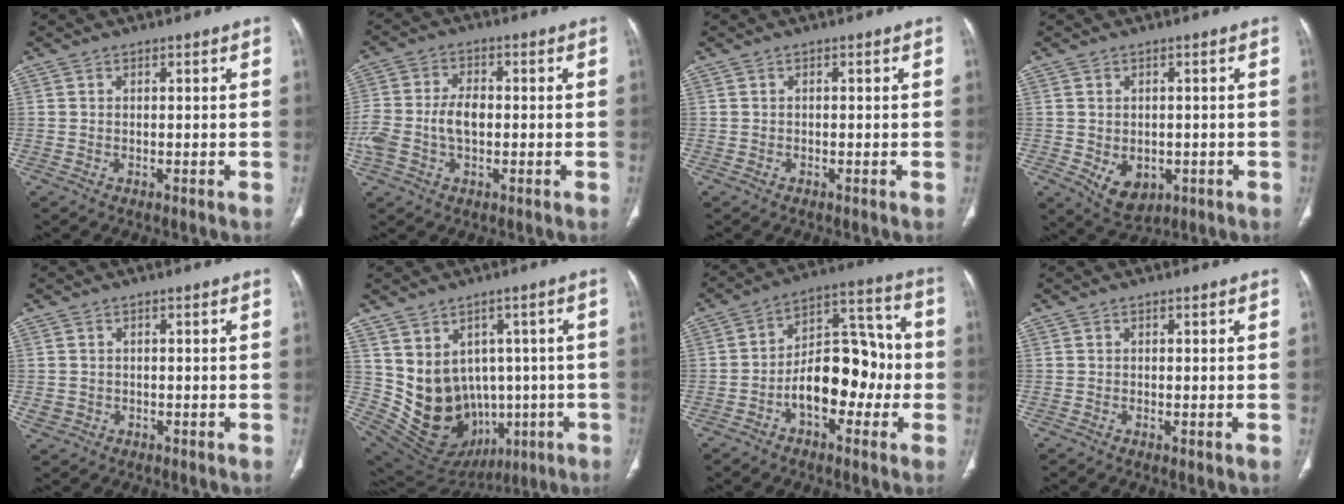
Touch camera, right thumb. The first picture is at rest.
{"total": 9.3, "force": [-1.2, 5.8, 7.2], "torque": [-0.165, 0.024, -0.024]}
{"total": 0.0}
{"total": 6.2, "force": [-1.5, 4.5, 4.0], "torque": [-0.048, 0.000, -0.004]}
{"total": 2.1, "force": [-0.4, 1.9, 0.6], "torque": [-0.008, 0.008, 0.001]}
{"total": 17.4, "force": [-0.3, 14.8, 9.2], "torque": [-0.126, 0.024, 0.048]}
{"total": 15.0, "force": [-3.5, 8.9, 11.5], "torque": [-0.142, 0.053, -0.060]}
{"total": 0.8, "force": [-0.2, 0.3, 0.8], "torque": [-0.015, -0.003, -0.003]}